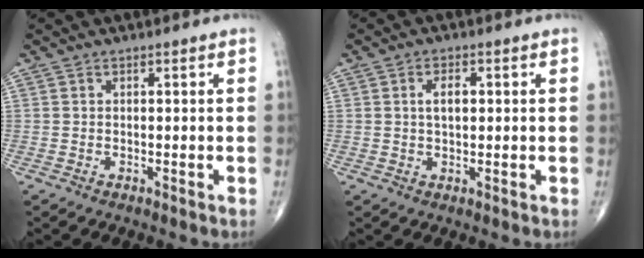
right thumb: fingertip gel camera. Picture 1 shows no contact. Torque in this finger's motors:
{"motor_torque": [-0.09, 1.21, 0.58, 0.26, 0.01]}